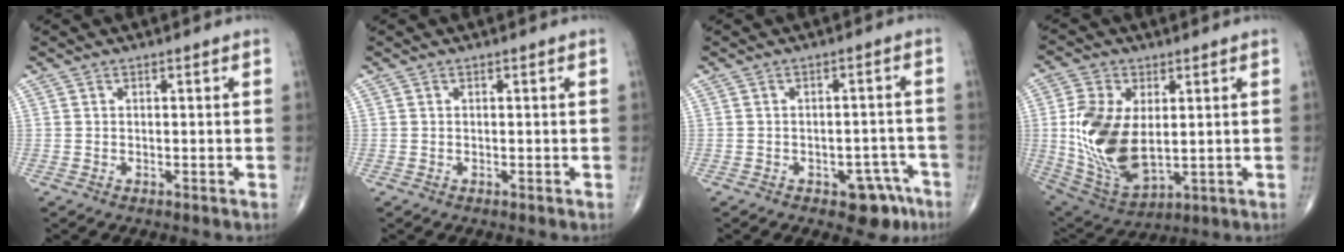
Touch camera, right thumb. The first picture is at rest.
{"total": 0.0}
{"total": 6.4, "force": [-3.7, 3.6, 3.8], "torque": [-0.015, 0.035, -0.042]}
{"total": 16.4, "force": [1.1, 9.5, 13.3], "torque": [-0.260, -0.014, 0.038]}